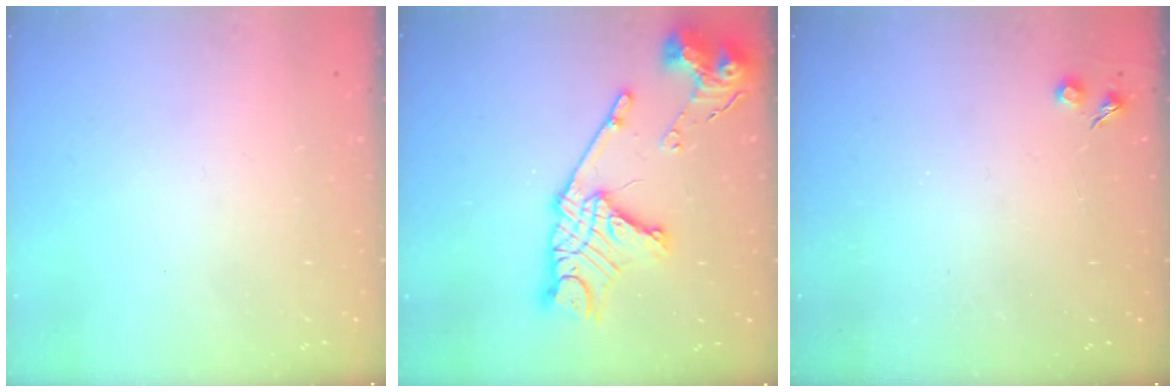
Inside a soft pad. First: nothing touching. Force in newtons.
{"total": 20.2, "press": 20.1, "slide": 2.0}
{"total": 2.3, "press": 2.3, "slide": 0.4}